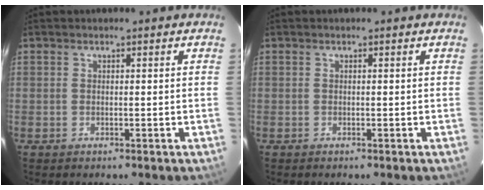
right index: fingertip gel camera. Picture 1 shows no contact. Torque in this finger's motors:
{"motor_torque": [0.04, -0.08, 0.02, 0.01]}